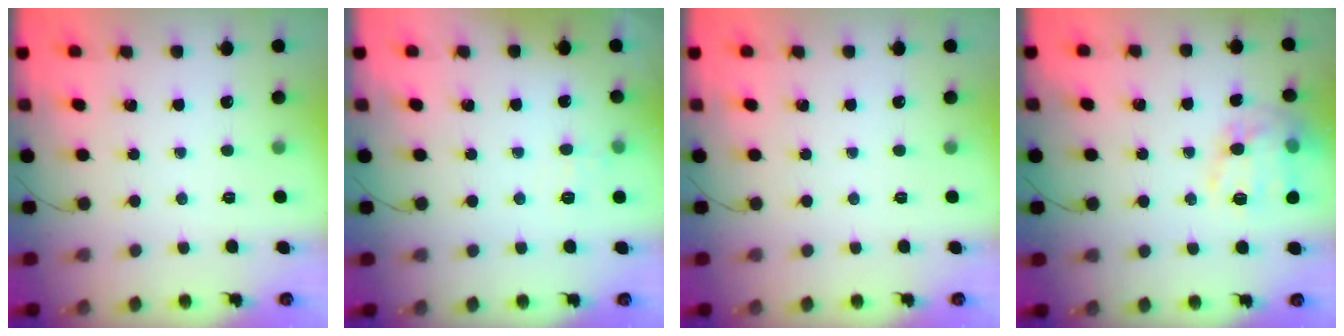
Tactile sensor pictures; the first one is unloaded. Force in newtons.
{"total": 3.6, "press": 3.3, "slide": 1.3}
{"total": 0.0}
{"total": 15.8, "press": 15.7, "slide": 1.0}